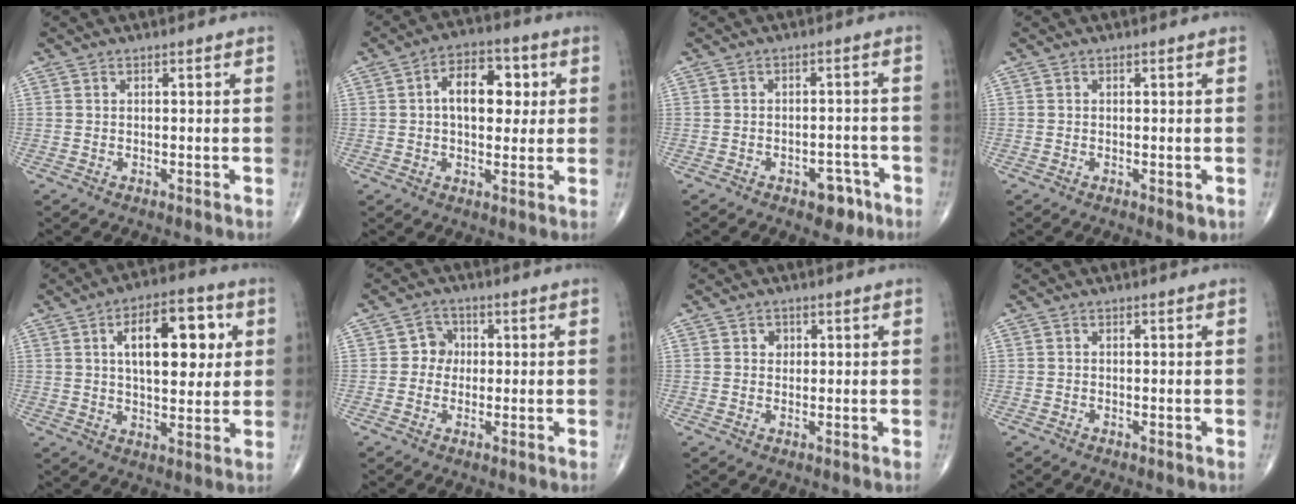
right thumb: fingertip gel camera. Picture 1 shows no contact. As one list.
[{"total": 10.7, "force": [1.8, 6.5, 8.3], "torque": [-0.097, 0.014, 0.023]}, {"total": 4.9, "force": [-2.9, 2.8, 2.8], "torque": [-0.017, 0.022, -0.036]}, {"total": 1.6, "force": [-0.5, 0.7, 1.3], "torque": [-0.014, -0.003, -0.006]}, {"total": 14.9, "force": [4.0, 7.3, 12.4], "torque": [-0.154, 0.001, 0.059]}, {"total": 3.7, "force": [0.1, 3.5, 1.3], "torque": [0.006, 0.010, -0.007]}, {"total": 1.8, "force": [0.6, 1.5, 0.7], "torque": [0.001, 0.000, 0.006]}, {"total": 0.0}]